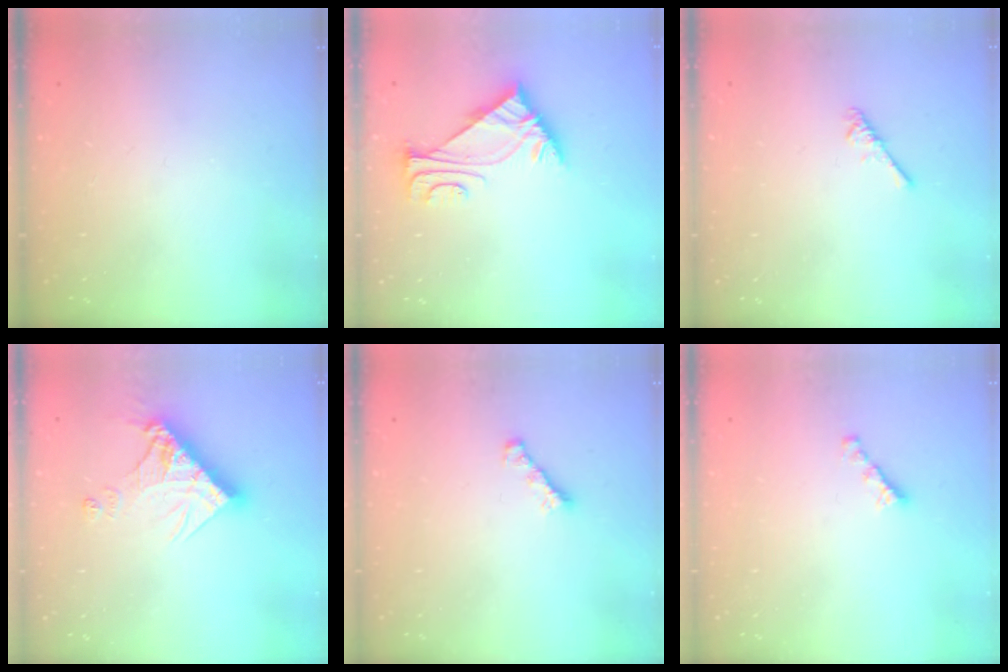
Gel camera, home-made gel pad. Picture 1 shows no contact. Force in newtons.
{"total": 5.7, "press": 5.6, "slide": 1.1}
{"total": 2.6, "press": 2.5, "slide": 0.5}
{"total": 13.9, "press": 13.8, "slide": 1.5}
{"total": 1.6, "press": 1.4, "slide": 0.6}
{"total": 2.7, "press": 2.7, "slide": 0.2}